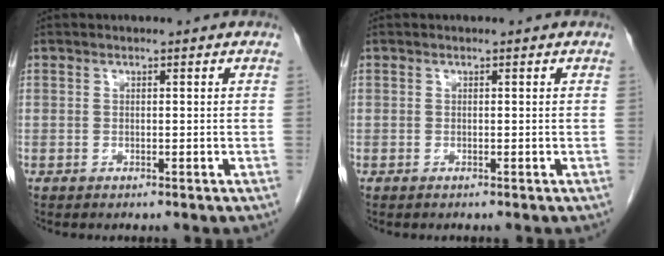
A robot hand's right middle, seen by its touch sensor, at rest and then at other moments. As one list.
[{"total": 0.0}]